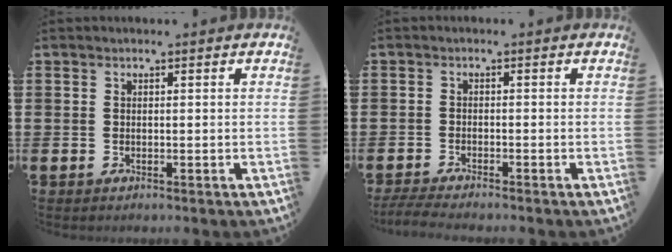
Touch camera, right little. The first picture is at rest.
{"total": 1.8, "force": [-1.6, 0.0, 0.9], "torque": [-0.014, 0.003, -0.029]}